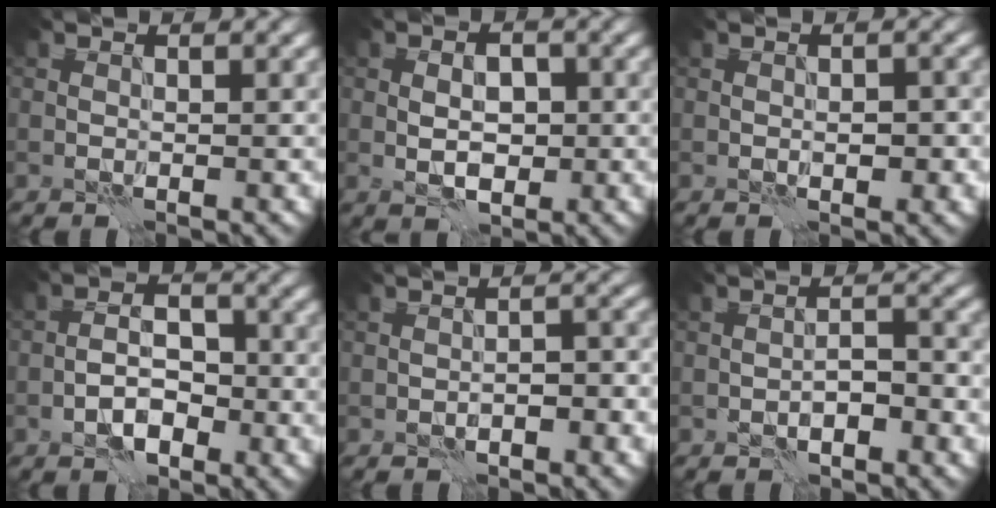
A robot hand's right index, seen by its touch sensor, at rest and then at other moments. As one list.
[{"total": 3.3, "force": [-0.3, 2.0, 2.6], "torque": [-0.038, 0.002, -0.006]}, {"total": 2.0, "force": [-0.4, 0.9, 1.8], "torque": [-0.024, 0.001, -0.005]}, {"total": 3.7, "force": [-1.8, 1.9, 2.6], "torque": [-0.040, 0.010, -0.036]}, {"total": 2.2, "force": [-1.0, 0.9, 1.8], "torque": [-0.023, 0.009, -0.018]}, {"total": 2.4, "force": [-1.1, 1.0, 1.9], "torque": [-0.028, 0.006, -0.020]}]